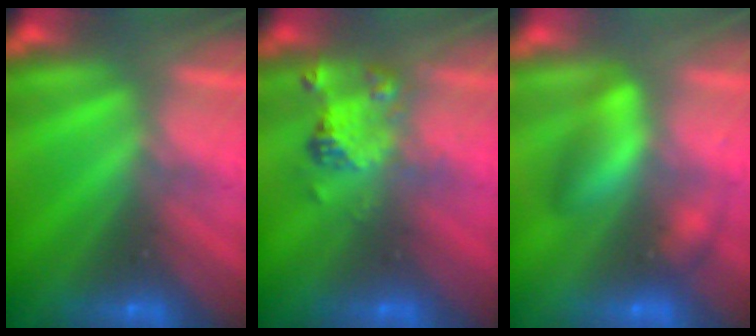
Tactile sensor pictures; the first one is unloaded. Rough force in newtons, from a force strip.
{"total": 2.4}
{"total": 2.7}